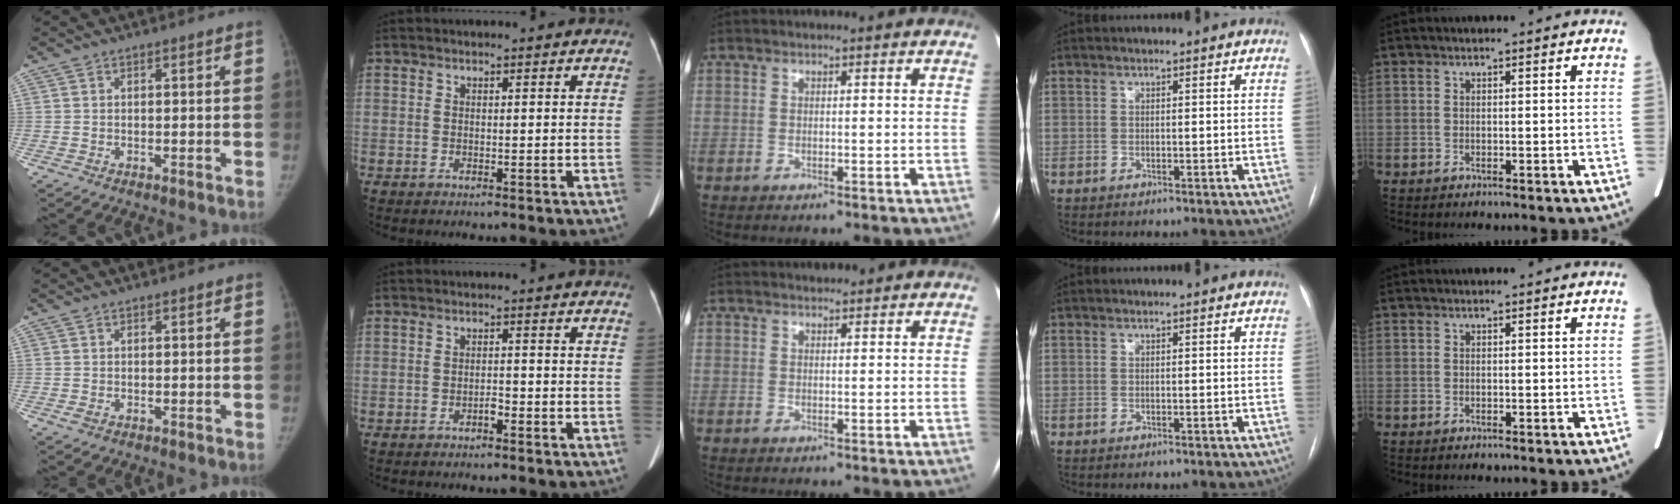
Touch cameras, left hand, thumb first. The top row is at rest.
{"thumb": {"total": 1.0, "force": [-0.1, 0.8, 0.6], "torque": [-0.018, -0.003, -0.001]}, "index": {"total": 1.4, "force": [-1.1, 0.4, 0.8], "torque": [-0.012, 0.003, -0.017]}, "middle": {"total": 1.3, "force": [1.2, 0.4, 0.3], "torque": [-0.010, 0.011, 0.020]}}